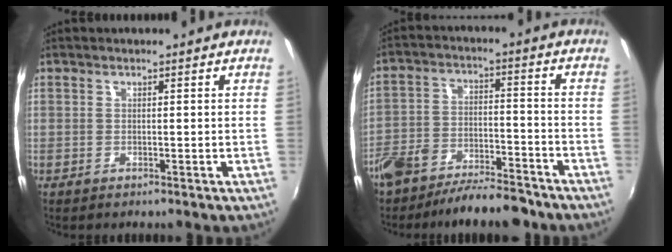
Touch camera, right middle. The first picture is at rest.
{"total": 12.7, "force": [-10.0, 5.0, 6.1], "torque": [-0.135, 0.003, -0.159]}